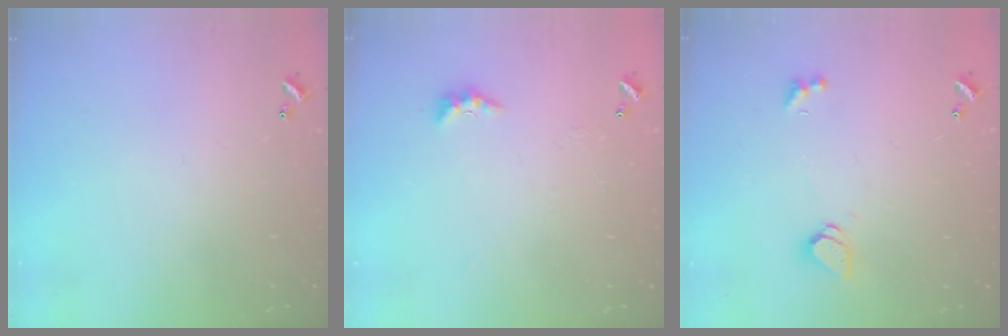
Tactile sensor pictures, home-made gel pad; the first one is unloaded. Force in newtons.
{"total": 3.0, "press": 2.9, "slide": 0.7}
{"total": 1.6, "press": 1.6, "slide": 0.5}